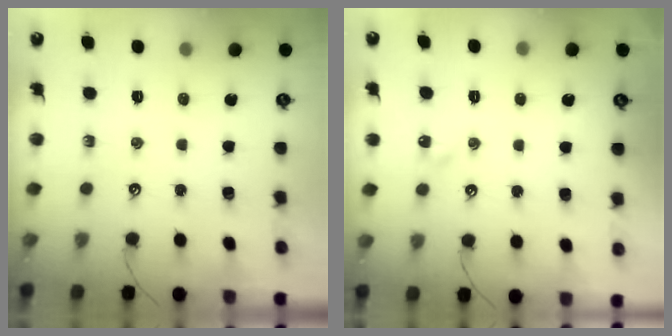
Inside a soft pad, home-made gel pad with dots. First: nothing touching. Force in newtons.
{"total": 2.0, "press": 1.9, "slide": 0.5}